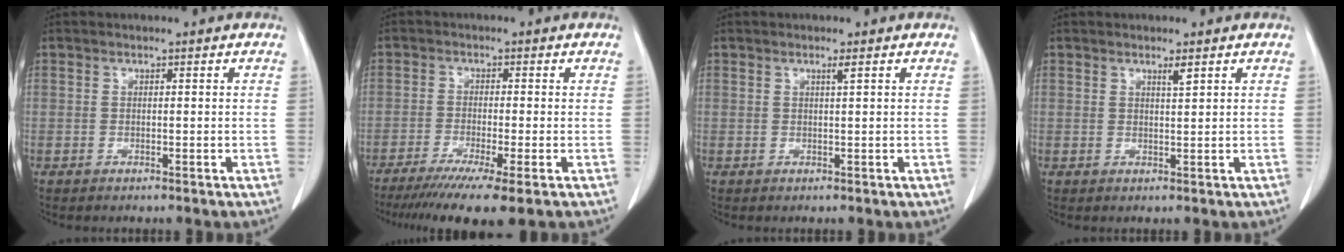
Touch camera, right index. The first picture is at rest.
{"total": 10.0, "force": [-6.9, -0.1, 7.2], "torque": [-0.105, -0.025, -0.107]}
{"total": 0.9, "force": [0.5, -0.2, 0.8], "torque": [-0.019, -0.003, 0.011]}
{"total": 1.3, "force": [0.9, -0.1, 1.0], "torque": [-0.019, -0.005, 0.016]}